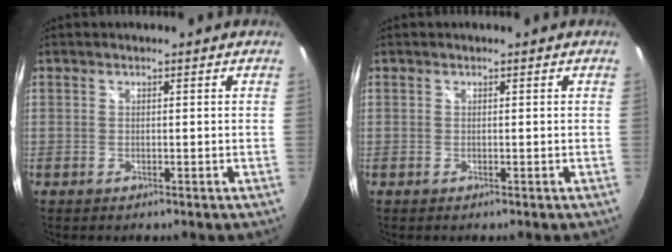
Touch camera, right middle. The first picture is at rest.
{"total": 0.0}